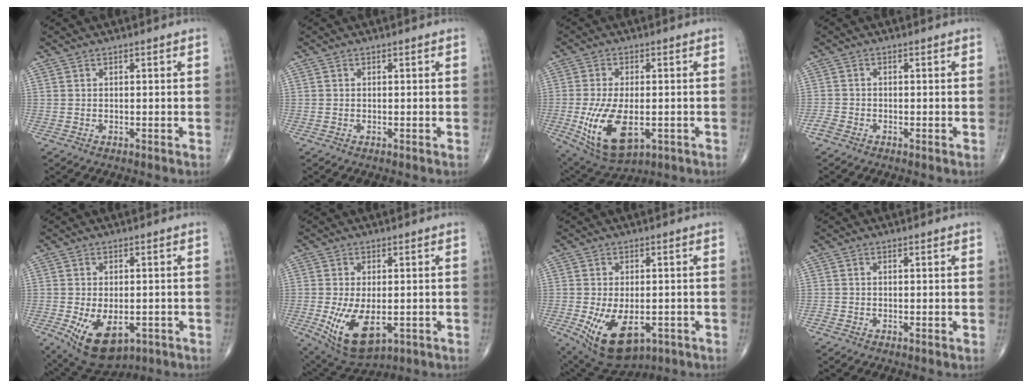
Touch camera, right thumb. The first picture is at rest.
{"total": 0.0}
{"total": 13.5, "force": [-3.1, 6.9, 11.1], "torque": [-0.208, -0.011, -0.037]}
{"total": 1.6, "force": [-1.3, 0.7, 0.7], "torque": [-0.019, -0.001, -0.031]}
{"total": 11.0, "force": [-3.8, 6.3, 8.2], "torque": [-0.123, -0.003, -0.042]}
{"total": 11.2, "force": [-2.6, 5.9, 9.1], "torque": [-0.157, -0.014, -0.027]}
{"total": 12.6, "force": [-4.2, 7.1, 9.5], "torque": [-0.155, -0.004, -0.047]}
{"total": 0.6, "force": [-0.4, 0.2, 0.4], "torque": [-0.008, -0.002, -0.012]}